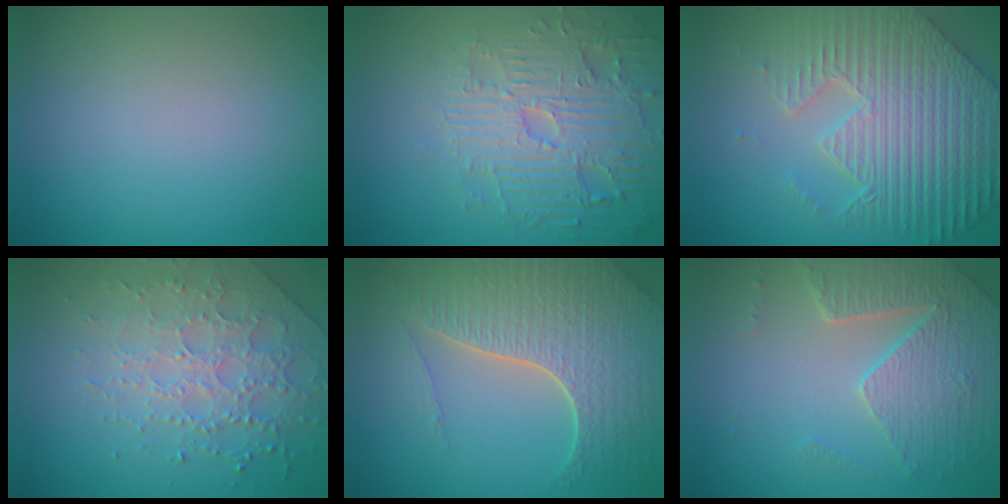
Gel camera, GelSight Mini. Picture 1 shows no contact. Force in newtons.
{"total": 5.2, "press": 5.0, "slide": 1.1}
{"total": 7.8, "press": 6.3, "slide": 4.7}
{"total": 3.9, "press": 3.7, "slide": 1.0}
{"total": 7.0, "press": 5.1, "slide": 4.8}
{"total": 4.1, "press": 4.0, "slide": 1.0}